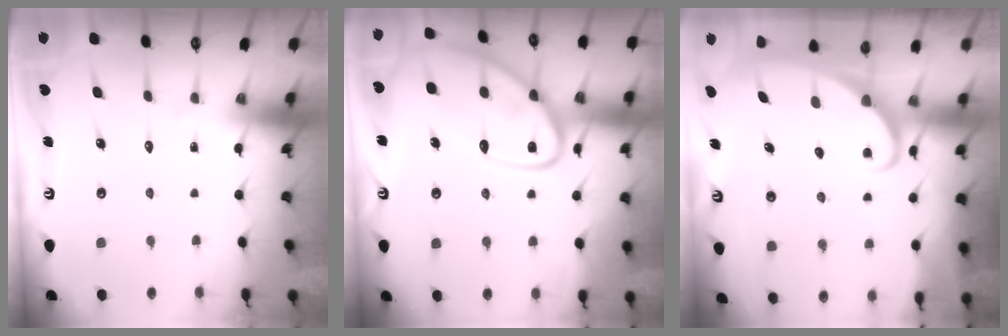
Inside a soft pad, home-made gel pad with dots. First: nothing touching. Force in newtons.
{"total": 15.8, "press": 15.8, "slide": 1.2}
{"total": 2.4, "press": 2.3, "slide": 0.3}